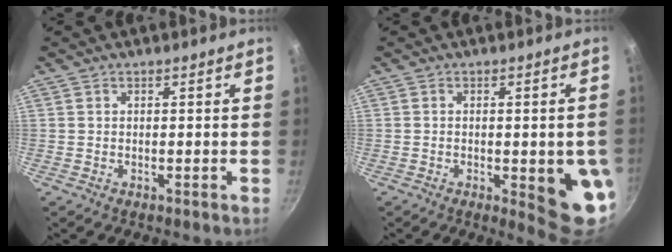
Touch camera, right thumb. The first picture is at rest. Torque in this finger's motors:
{"motor_torque": [1.91, 2.04, 1.50, -0.46, 0.33]}